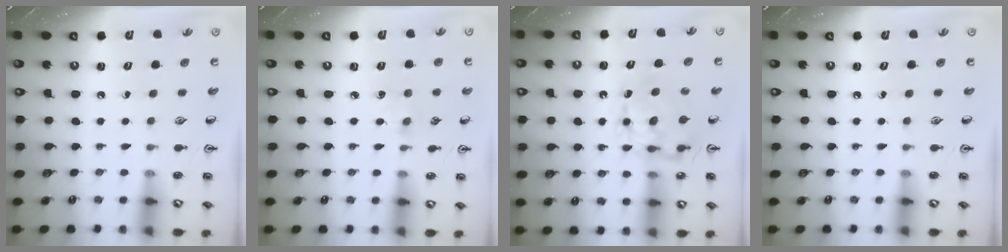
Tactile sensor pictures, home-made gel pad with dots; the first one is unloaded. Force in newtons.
{"total": 3.0, "press": 2.9, "slide": 0.4}
{"total": 7.6, "press": 7.6, "slide": 0.2}
{"total": 0.0}